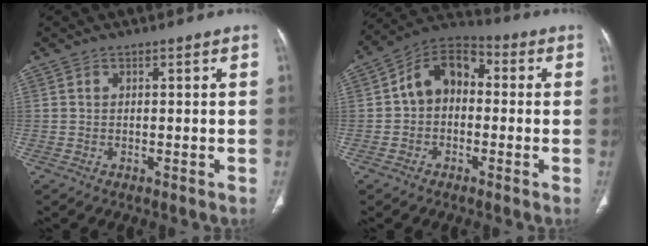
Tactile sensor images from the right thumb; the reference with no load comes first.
{"total": 10.6, "force": [0.3, 8.0, 7.0], "torque": [-0.083, 0.036, -0.015]}